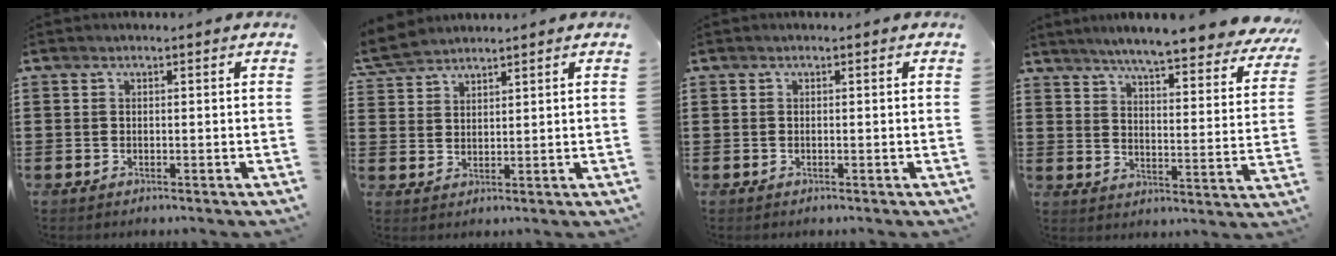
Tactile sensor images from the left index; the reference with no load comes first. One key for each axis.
{"total": 4.3, "fx": 3.9, "fy": 1.2, "fz": 1.2, "tx": -0.039, "ty": -0.004, "tz": 0.075}
{"total": 0.0}
{"total": 6.2, "fx": 5.6, "fy": -0.4, "fz": 2.6, "tx": -0.067, "ty": -0.044, "tz": 0.091}